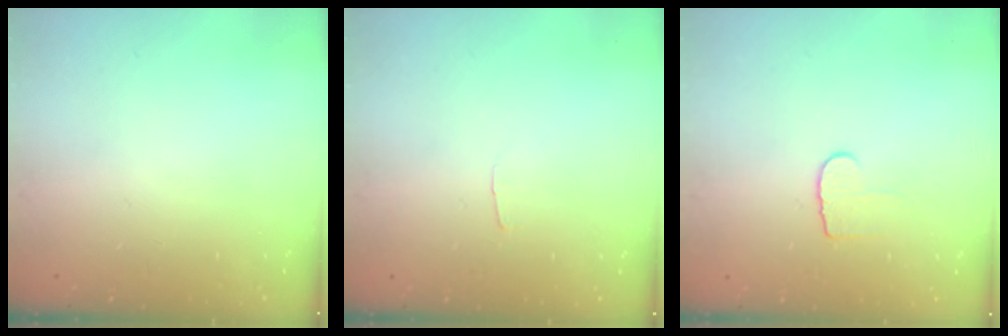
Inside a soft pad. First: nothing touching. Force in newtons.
{"total": 2.0, "press": 2.0, "slide": 0.2}
{"total": 5.7, "press": 5.6, "slide": 0.5}